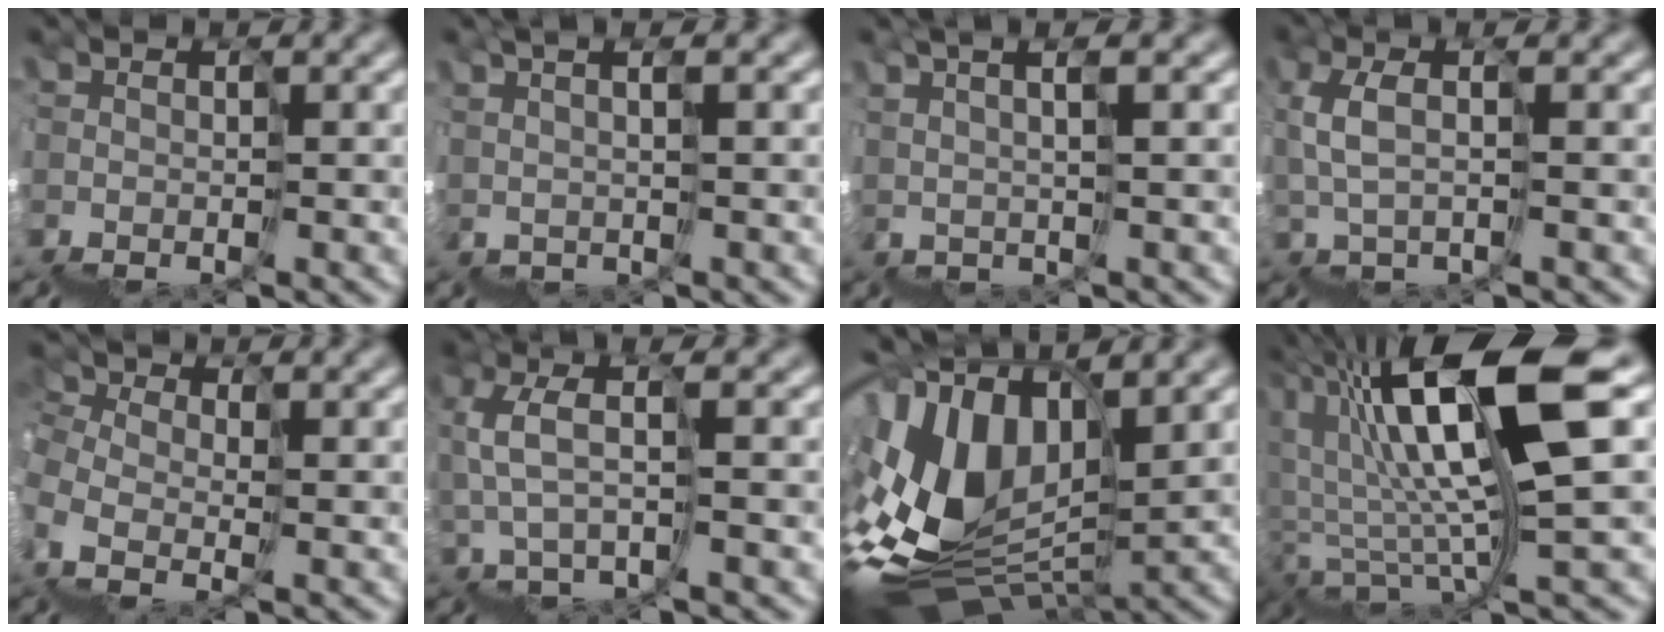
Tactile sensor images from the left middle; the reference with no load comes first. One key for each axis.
{"total": 3.8, "fx": 2.2, "fy": 1.4, "fz": 2.7, "tx": -0.012, "ty": 0.016, "tz": 0.045}
{"total": 4.6, "fx": 3.1, "fy": 1.5, "fz": 3.0, "tx": -0.010, "ty": 0.030, "tz": 0.059}
{"total": 3.1, "fx": 3.0, "fy": 0.2, "fz": 0.8, "tx": -0.028, "ty": 0.031, "tz": 0.043}
{"total": 2.6, "fx": 1.6, "fy": 1.7, "fz": 1.2, "tx": -0.023, "ty": 0.021, "tz": 0.018}
{"total": 3.5, "fx": 3.1, "fy": 0.1, "fz": 1.5, "tx": -0.041, "ty": 0.031, "tz": 0.042}
{"total": 9.4, "fx": 3.1, "fy": 5.4, "fz": 7.0, "tx": -0.162, "ty": 0.040, "tz": 0.053}
{"total": 9.9, "fx": 5.6, "fy": 1.1, "fz": 8.0, "tx": -0.130, "ty": 0.039, "tz": 0.102}